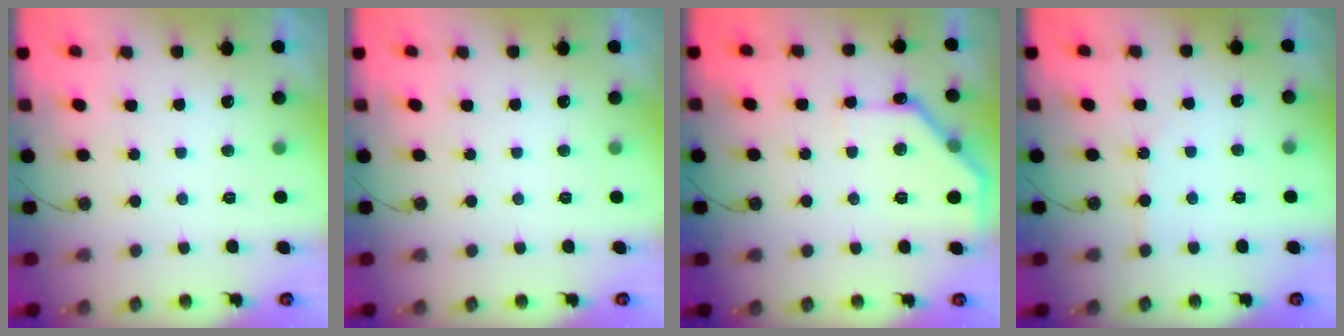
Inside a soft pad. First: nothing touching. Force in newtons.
{"total": 0.0}
{"total": 10.0, "press": 10.0, "slide": 0.2}
{"total": 1.4, "press": 1.3, "slide": 0.3}